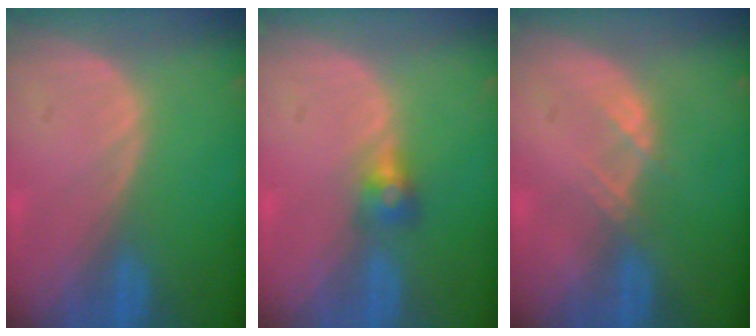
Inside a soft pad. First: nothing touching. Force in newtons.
{"total": 2.7, "press": 2.5, "slide": 0.9}
{"total": 1.5, "press": 1.4, "slide": 0.2}